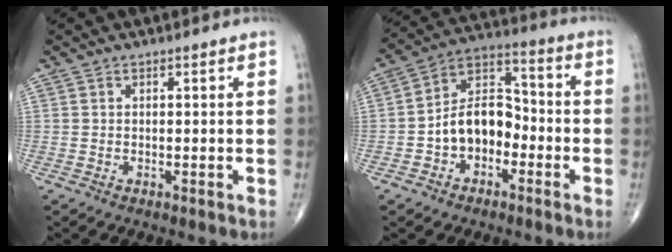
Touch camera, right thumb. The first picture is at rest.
{"total": 11.3, "force": [-3.1, 7.8, 7.7], "torque": [-0.103, 0.050, -0.067]}